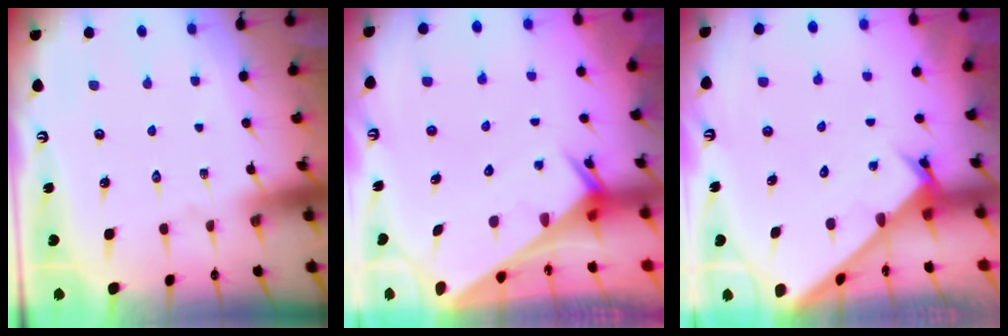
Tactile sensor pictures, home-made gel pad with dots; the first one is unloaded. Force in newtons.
{"total": 2.6, "press": 2.6, "slide": 0.1}
{"total": 2.4, "press": 2.4, "slide": 0.1}